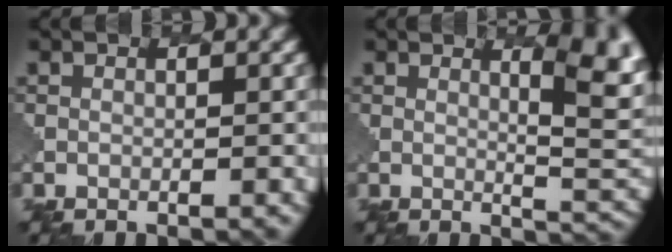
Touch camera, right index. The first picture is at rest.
{"total": 5.6, "force": [2.2, 1.8, 4.9], "torque": [-0.043, -0.002, 0.027]}